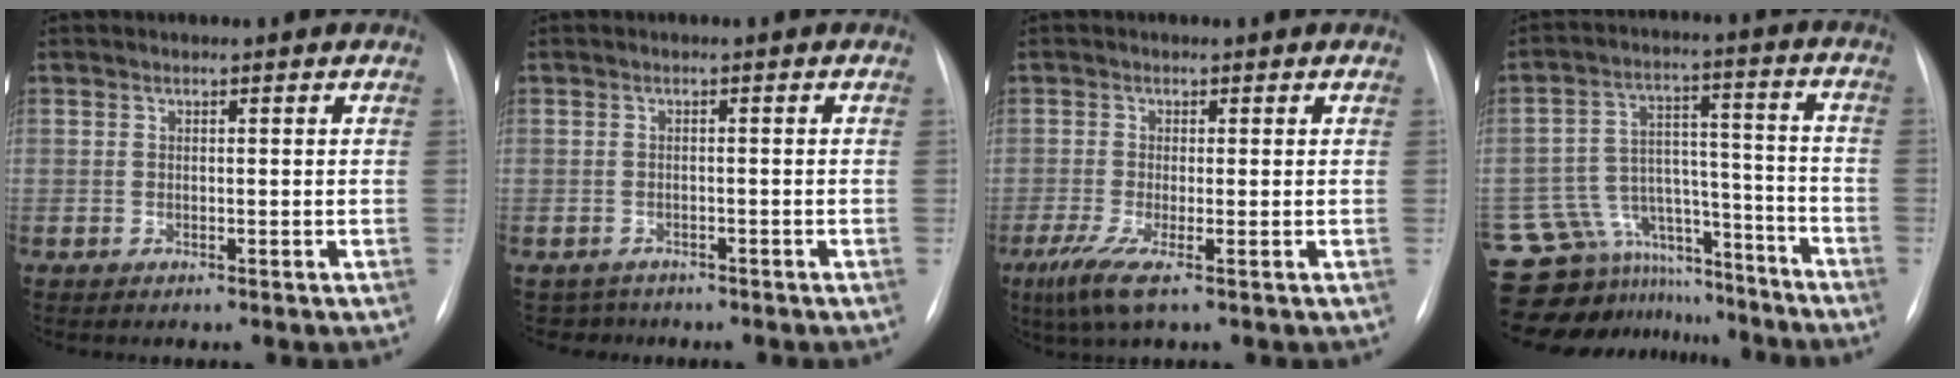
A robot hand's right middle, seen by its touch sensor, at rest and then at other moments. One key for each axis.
{"total": 2.4, "fx": -1.9, "fy": 1.3, "fz": -0.6, "tx": 0.003, "ty": 0.000, "tz": -0.030}
{"total": 4.4, "fx": -2.1, "fy": 0.4, "fz": 3.8, "tx": -0.085, "ty": -0.019, "tz": -0.040}
{"total": 19.8, "fx": -17.9, "fy": 7.6, "fz": 3.6, "tx": -0.077, "ty": 0.055, "tz": -0.263}